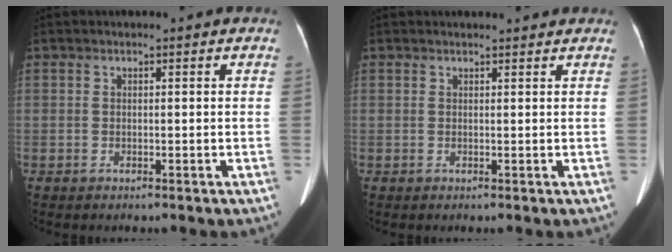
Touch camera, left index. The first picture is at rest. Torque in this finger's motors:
{"motor_torque": [-0.11, -0.47, 0.11, 0.03]}